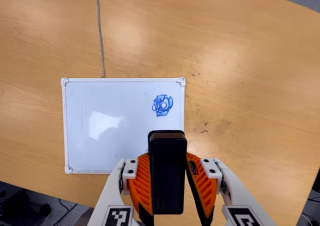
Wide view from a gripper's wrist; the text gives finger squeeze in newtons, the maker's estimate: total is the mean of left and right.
{"total": 4.5, "left": 3.7, "right": 5.3}